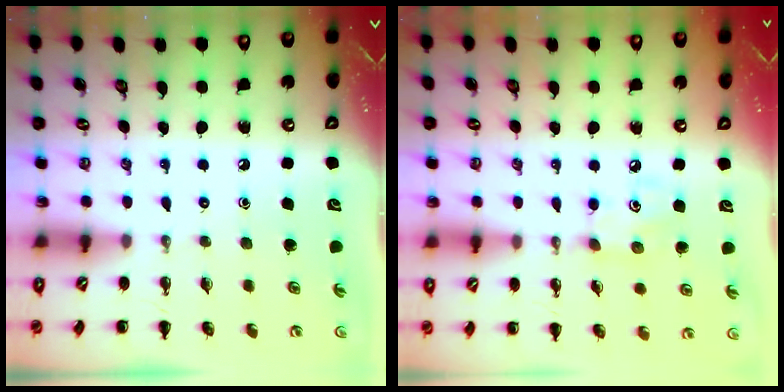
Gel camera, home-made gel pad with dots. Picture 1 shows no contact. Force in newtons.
{"total": 3.4, "press": 3.3, "slide": 0.6}